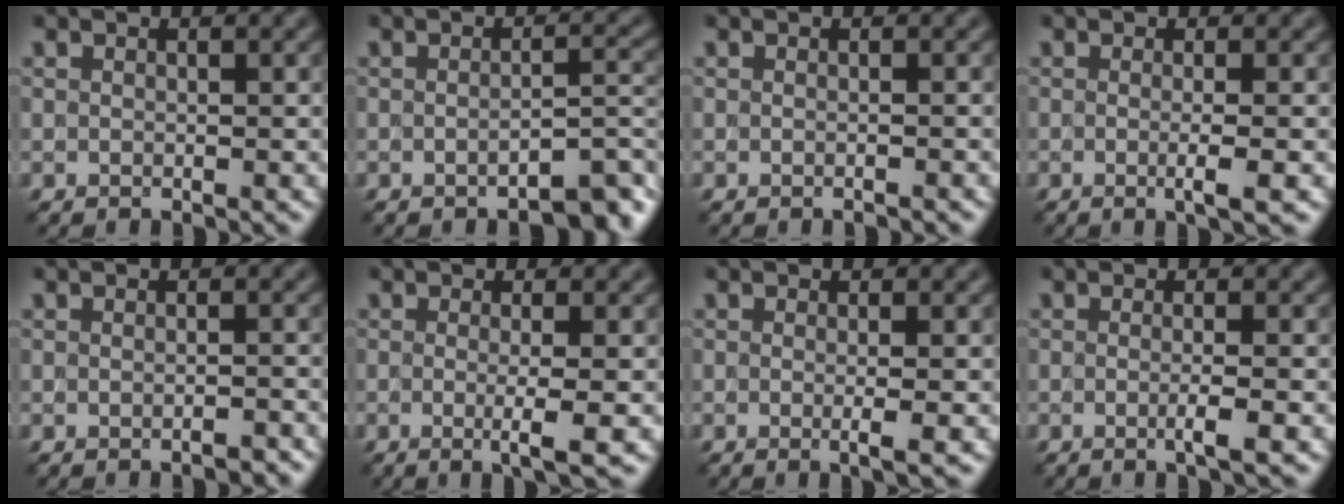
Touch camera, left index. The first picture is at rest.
{"total": 3.4, "force": [-2.2, 0.8, 2.6], "torque": [-0.028, 0.008, -0.035]}
{"total": 0.8, "force": [-0.5, 0.4, 0.6], "torque": [-0.001, -0.004, -0.015]}
{"total": 2.5, "force": [-0.2, 0.7, 2.4], "torque": [-0.033, -0.007, -0.009]}
{"total": 1.4, "force": [-0.7, 0.4, 1.1], "torque": [-0.007, 0.001, -0.016]}
{"total": 3.3, "force": [-0.3, 0.8, 3.2], "torque": [-0.046, -0.010, -0.009]}
{"total": 2.3, "force": [-0.1, 0.7, 2.2], "torque": [-0.028, -0.006, -0.008]}
{"total": 2.3, "force": [-0.2, 0.6, 2.2], "torque": [-0.031, -0.006, -0.010]}